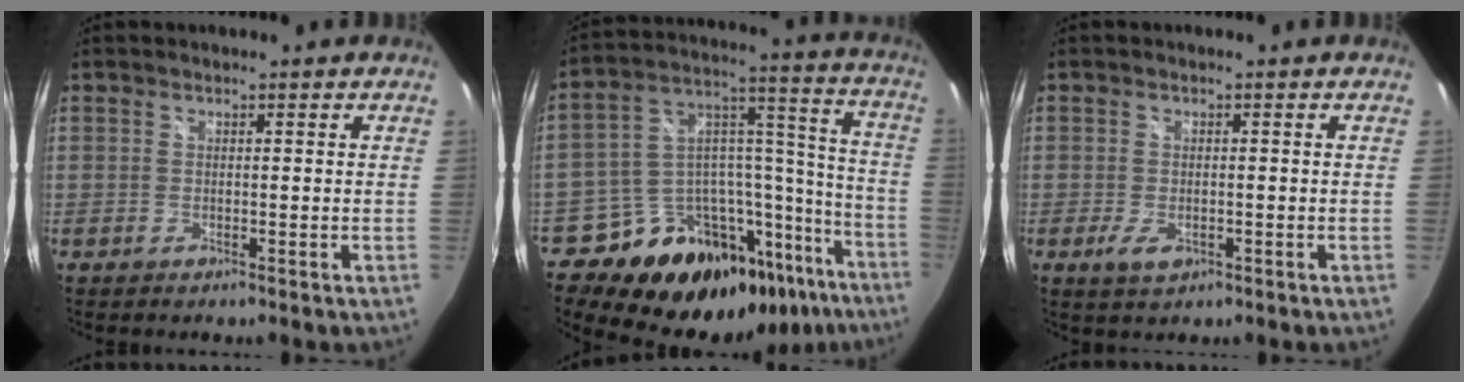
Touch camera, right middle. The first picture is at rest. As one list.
[{"total": 27.6, "force": [-20.0, 13.1, 13.8], "torque": [-0.183, 0.059, -0.282]}, {"total": 3.2, "force": [-1.3, 1.8, 2.3], "torque": [-0.047, -0.008, -0.021]}]